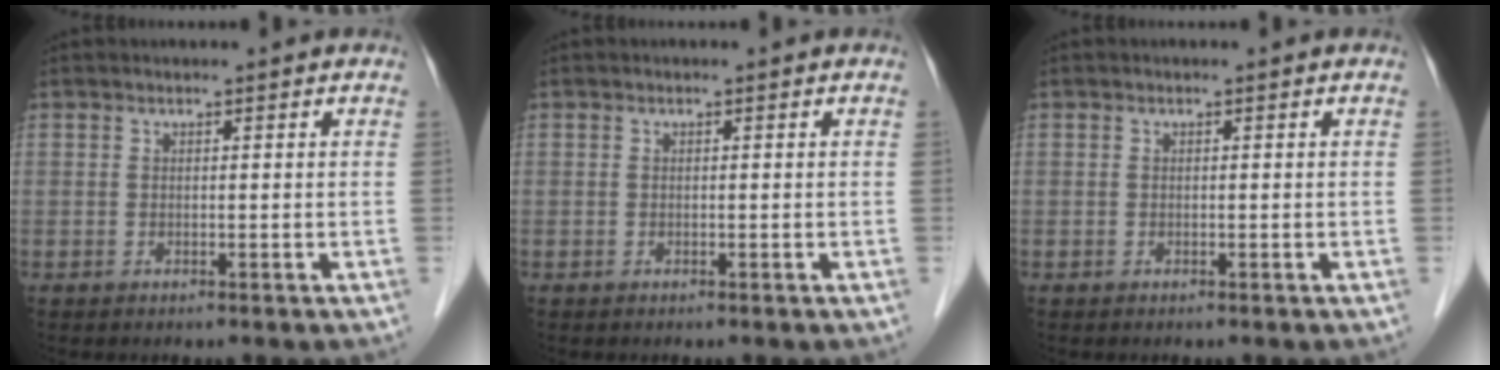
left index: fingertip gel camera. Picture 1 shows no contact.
{"total": 0.0}
{"total": 0.0}